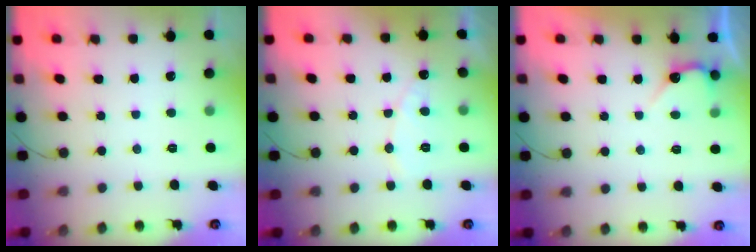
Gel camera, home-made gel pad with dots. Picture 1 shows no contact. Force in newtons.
{"total": 6.6, "press": 6.6, "slide": 0.5}
{"total": 3.3, "press": 3.3, "slide": 0.1}